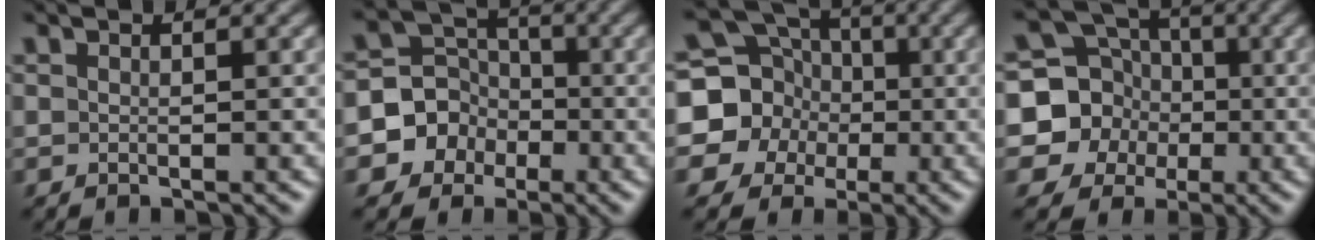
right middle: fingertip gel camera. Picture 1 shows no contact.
{"total": 5.4, "force": [-2.1, 4.9, 0.8], "torque": [0.005, 0.007, -0.063]}
{"total": 8.8, "force": [-0.8, 8.4, 2.6], "torque": [-0.061, 0.022, -0.041]}
{"total": 6.3, "force": [-1.1, 6.0, 1.7], "torque": [-0.018, 0.003, -0.035]}